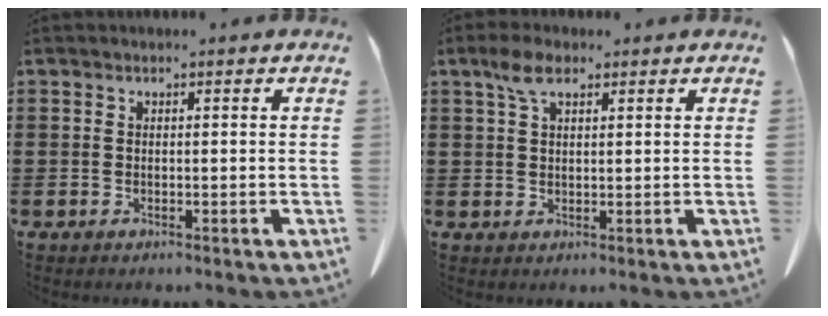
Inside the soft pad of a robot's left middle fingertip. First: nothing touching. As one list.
[{"total": 4.1, "force": [2.1, 1.7, 3.1], "torque": [-0.068, 0.008, 0.037]}]